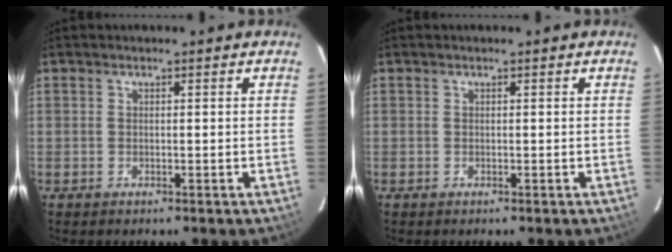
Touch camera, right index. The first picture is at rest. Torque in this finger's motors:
{"motor_torque": [-0.01, 0.00, 0.01, 0.00]}